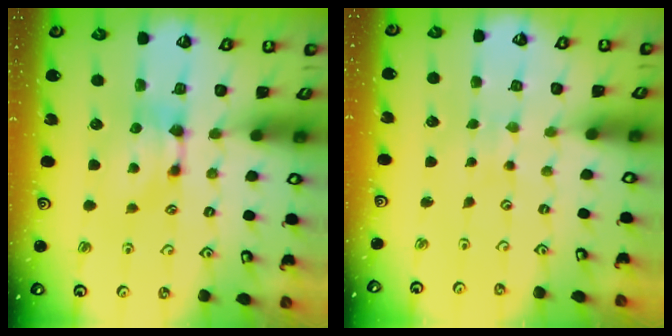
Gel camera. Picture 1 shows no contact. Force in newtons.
{"total": 4.4, "press": 4.4, "slide": 0.2}